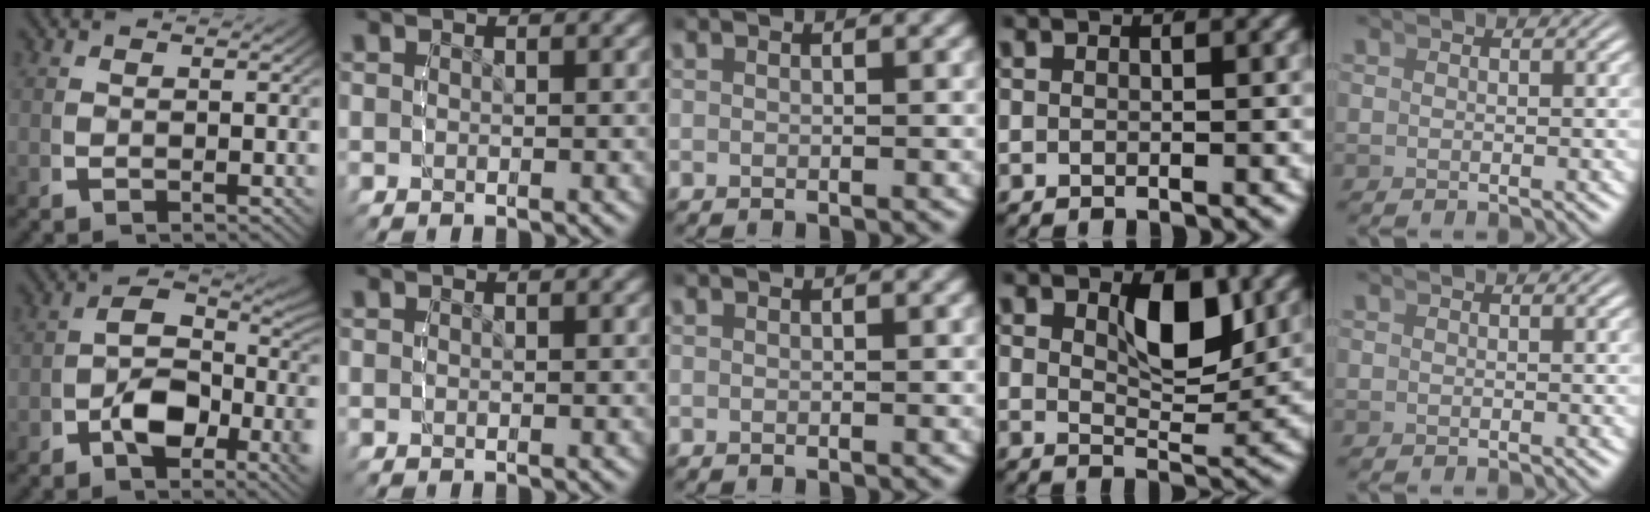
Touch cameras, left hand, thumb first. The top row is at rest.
{"thumb": {"total": 6.7, "force": [-0.8, 4.5, 4.9], "torque": [-0.077, -0.018, -0.017]}, "ring": {"total": 5.3, "force": [2.5, 2.2, 4.1], "torque": [-0.066, -0.024, 0.053]}}